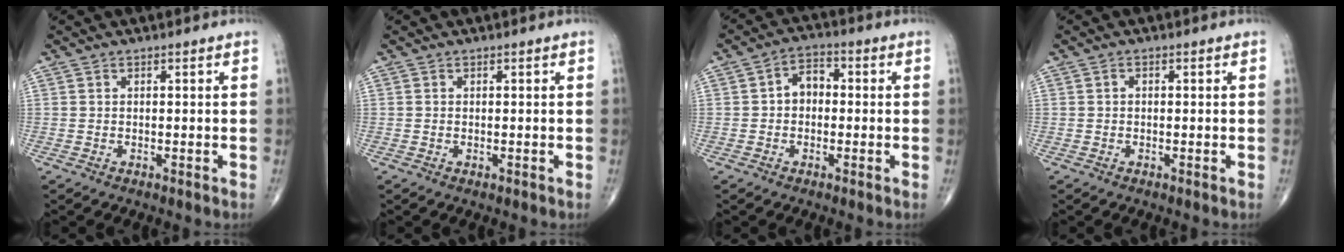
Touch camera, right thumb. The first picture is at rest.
{"total": 0.0}
{"total": 5.0, "force": [-0.1, 3.7, 3.4], "torque": [-0.039, 0.021, -0.014]}
{"total": 0.5, "force": [0.0, 0.4, 0.3], "torque": [-0.004, 0.000, -0.004]}